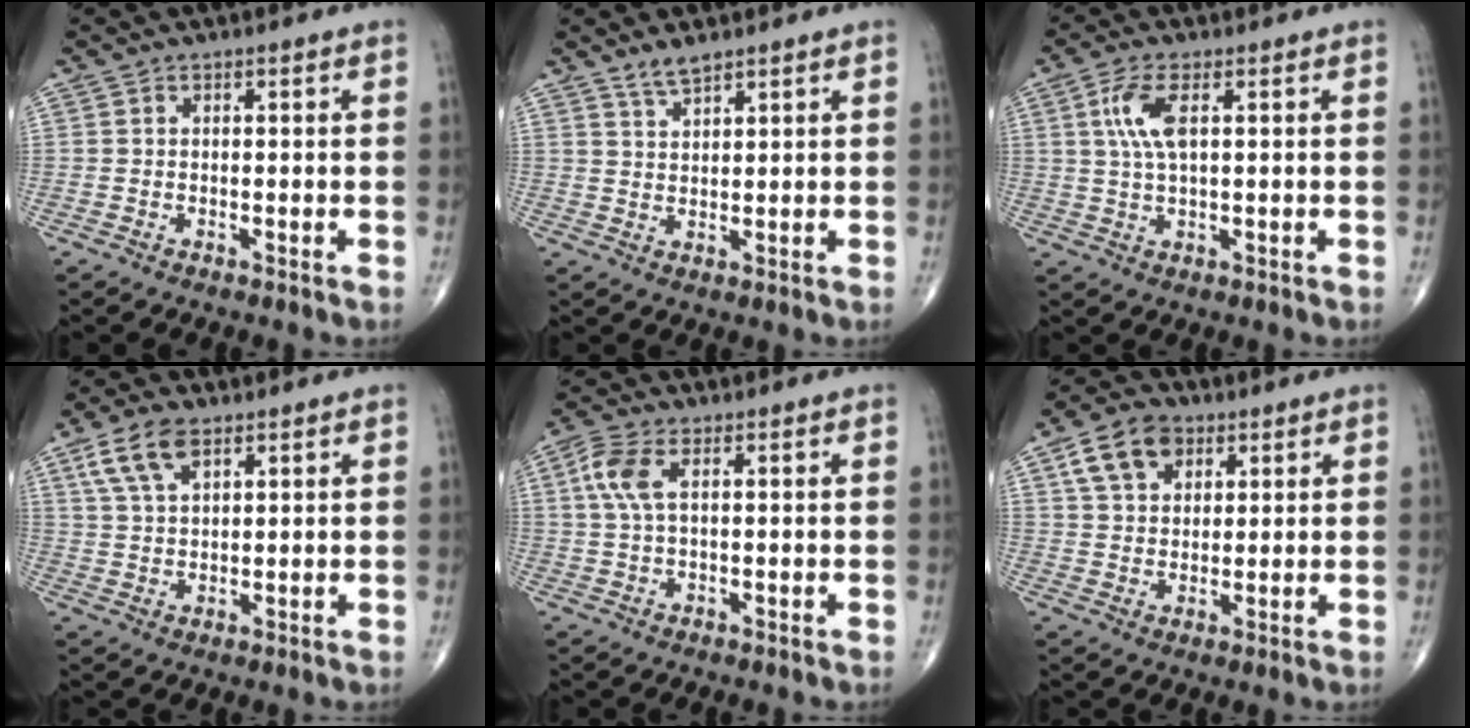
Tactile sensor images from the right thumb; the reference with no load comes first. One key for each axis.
{"total": 3.1, "fx": 2.6, "fy": 0.8, "fz": 1.5, "tx": -0.028, "ty": -0.015, "tz": 0.052}
{"total": 6.4, "fx": 1.8, "fy": 2.4, "fz": 5.7, "tx": -0.130, "ty": 0.002, "tz": 0.037}
{"total": 7.7, "fx": 4.1, "fy": 3.8, "fz": 5.3, "tx": -0.101, "ty": -0.005, "tz": 0.081}
{"total": 5.9, "fx": 1.6, "fy": 2.8, "fz": 5.0, "tx": -0.127, "ty": 0.015, "tz": 0.033}
{"total": 9.5, "fx": 4.3, "fy": 6.5, "fz": 5.4, "tx": -0.080, "ty": -0.004, "tz": 0.073}